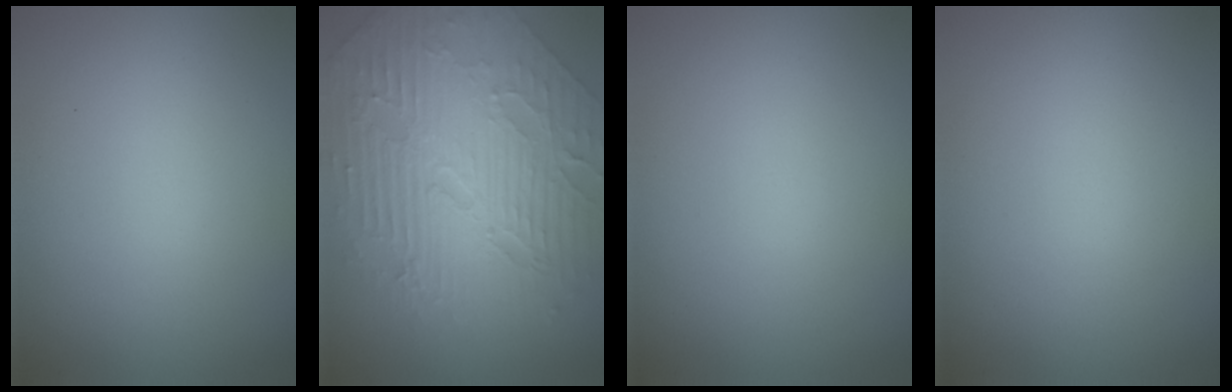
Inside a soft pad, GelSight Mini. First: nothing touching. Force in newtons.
{"total": 10.7, "press": 7.1, "slide": 8.0}
{"total": 0.0}
{"total": 0.0}